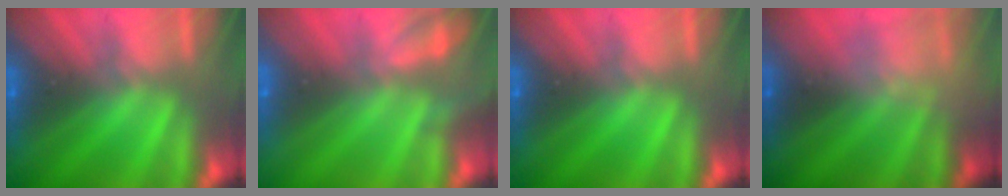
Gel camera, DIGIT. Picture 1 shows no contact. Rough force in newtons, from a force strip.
{"total": 2.2}
{"total": 0.0}
{"total": 2.2}